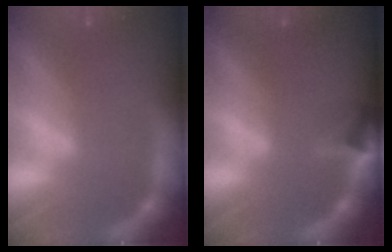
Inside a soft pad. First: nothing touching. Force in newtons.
{"total": 2.9}